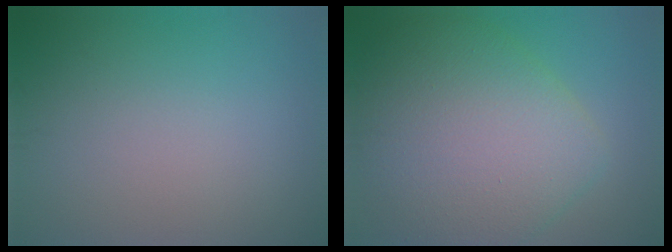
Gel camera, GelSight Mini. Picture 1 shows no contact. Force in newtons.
{"total": 10.1, "press": 10.1, "slide": 0.8}